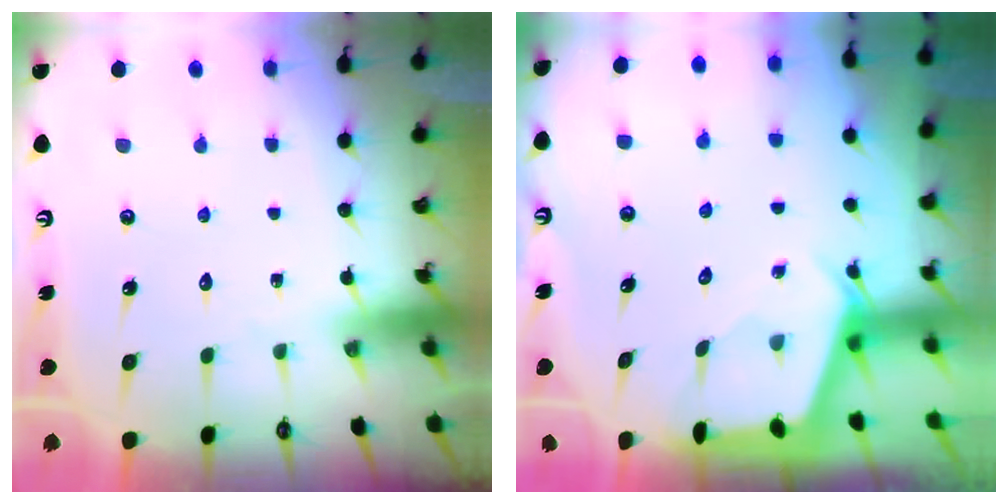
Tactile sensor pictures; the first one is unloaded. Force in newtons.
{"total": 2.4, "press": 2.4, "slide": 0.2}